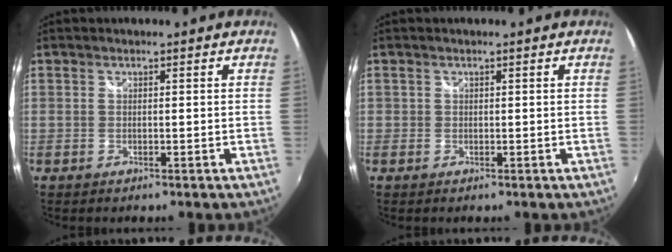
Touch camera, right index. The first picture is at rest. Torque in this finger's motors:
{"motor_torque": [0.43, 0.39, 0.03, 0.01]}